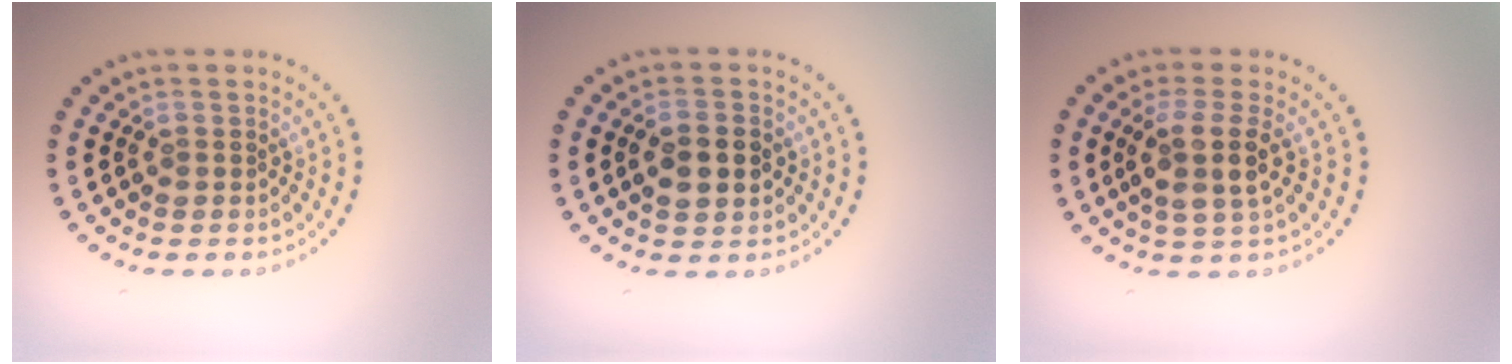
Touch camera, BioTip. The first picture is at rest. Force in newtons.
{"total": 3.7, "press": 3.7, "slide": 0.0}
{"total": 3.3, "press": 2.9, "slide": 1.6}